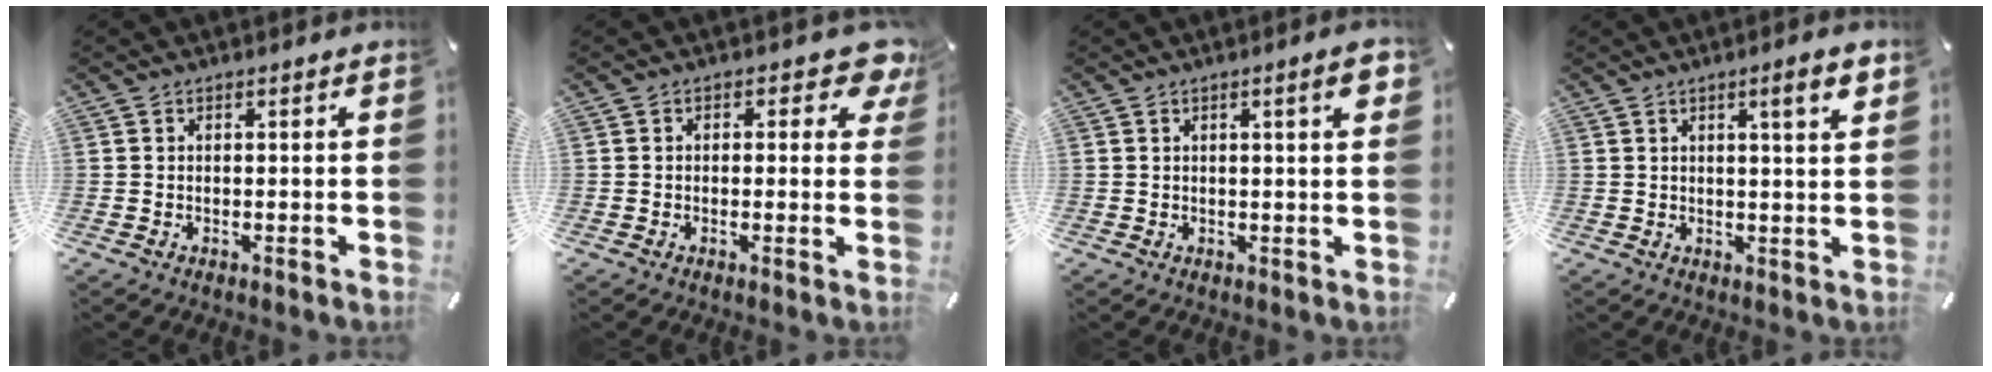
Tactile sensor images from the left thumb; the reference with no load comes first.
{"total": 5.8, "force": [2.4, 3.2, 4.1], "torque": [-0.038, -0.014, 0.034]}
{"total": 4.8, "force": [1.7, 0.9, 4.5], "torque": [-0.070, -0.002, 0.023]}
{"total": 5.8, "force": [2.6, 0.5, 5.2], "torque": [-0.080, -0.007, 0.036]}